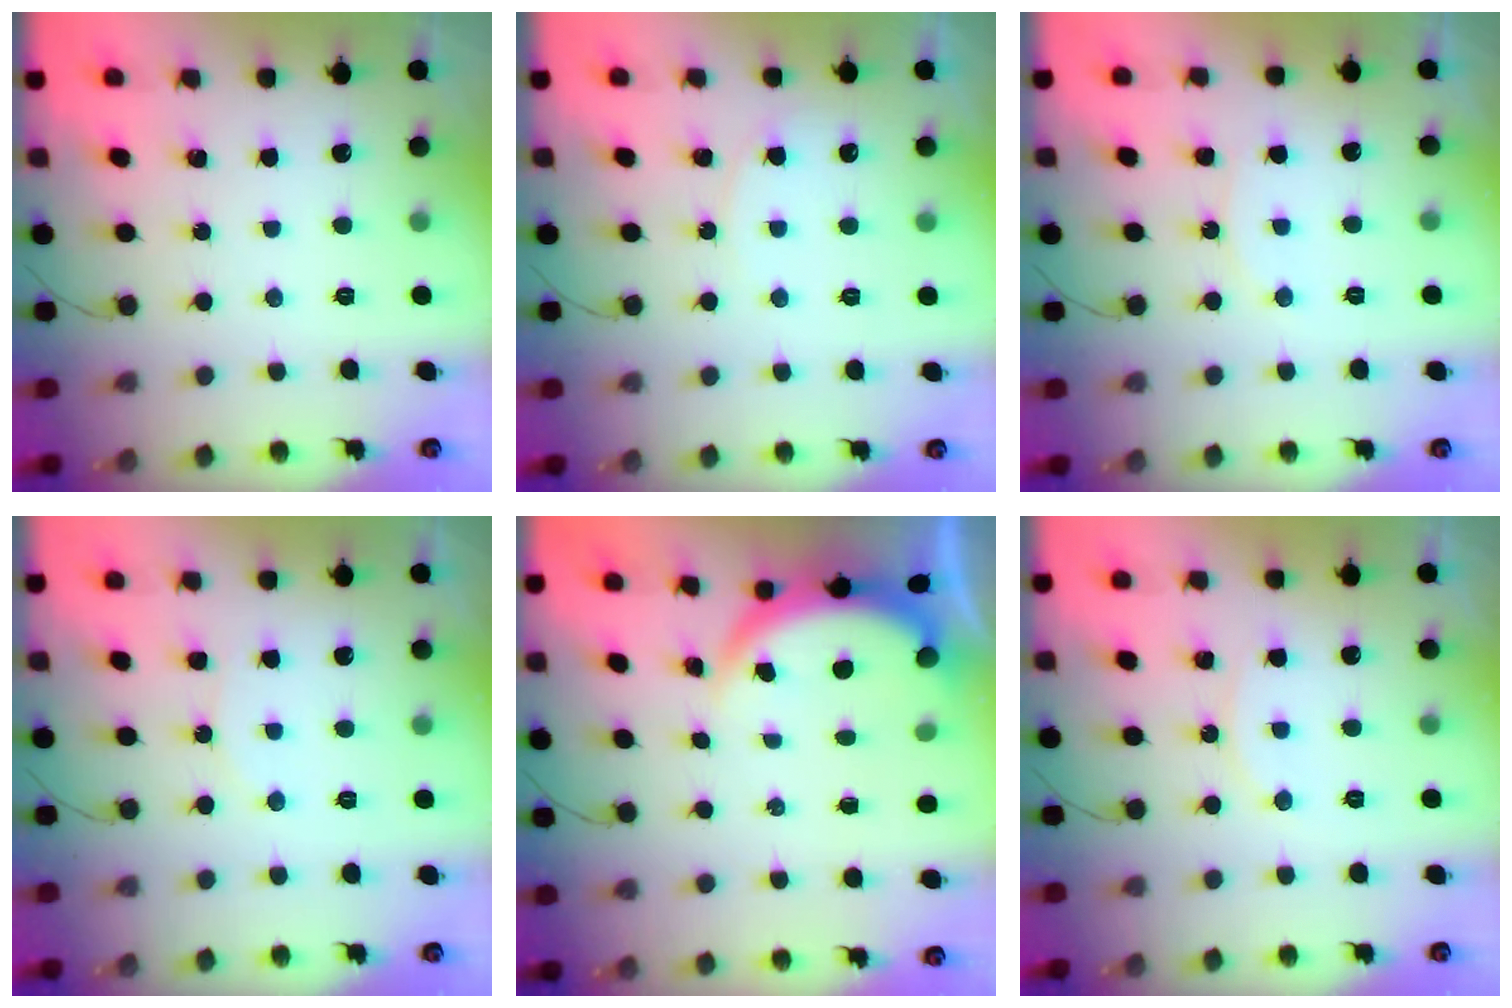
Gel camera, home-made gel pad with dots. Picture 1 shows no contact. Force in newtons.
{"total": 2.8, "press": 2.8, "slide": 0.4}
{"total": 5.1, "press": 5.0, "slide": 0.4}
{"total": 4.6, "press": 4.6, "slide": 0.5}
{"total": 3.9, "press": 3.8, "slide": 0.2}
{"total": 5.5, "press": 5.4, "slide": 0.6}